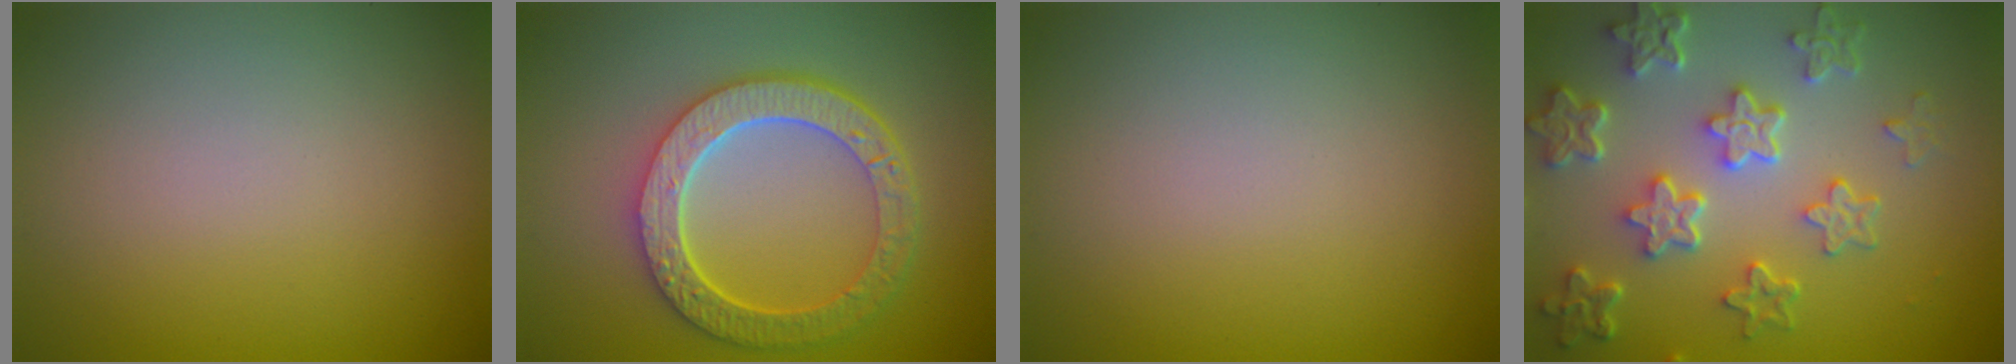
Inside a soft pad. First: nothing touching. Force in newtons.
{"total": 6.4, "press": 4.9, "slide": 4.1}
{"total": 0.0}
{"total": 6.2, "press": 4.8, "slide": 4.0}